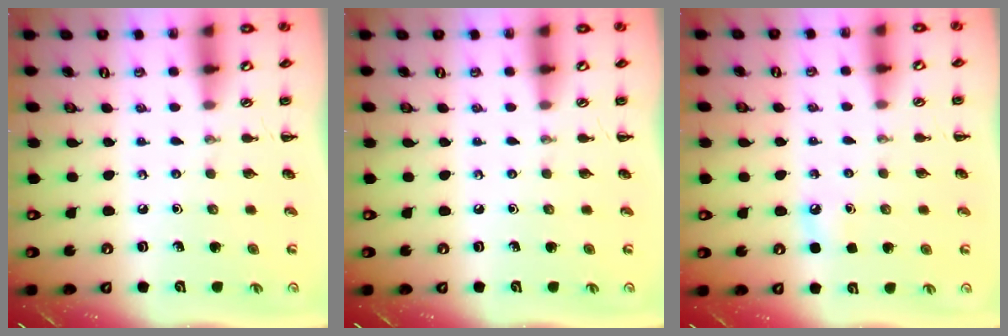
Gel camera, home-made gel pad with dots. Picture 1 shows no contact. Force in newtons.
{"total": 0.0}
{"total": 3.1, "press": 2.9, "slide": 1.1}